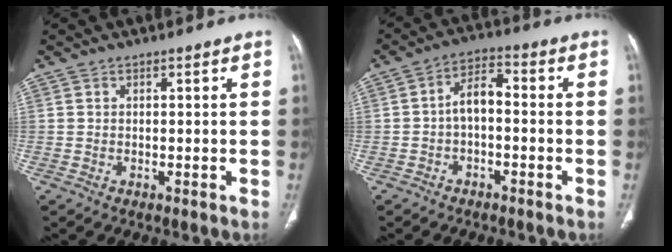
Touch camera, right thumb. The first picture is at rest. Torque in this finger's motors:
{"motor_torque": [0.79, 1.01, 0.59, -0.04, 0.02]}